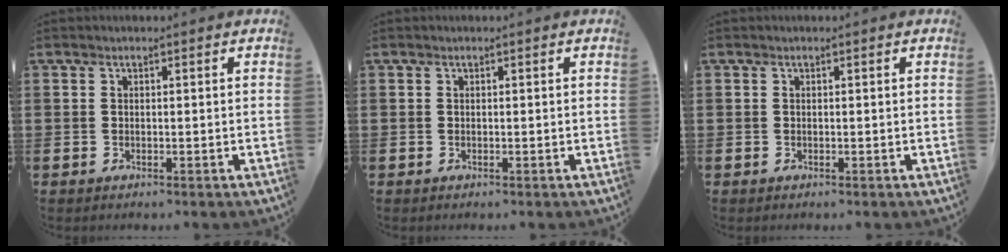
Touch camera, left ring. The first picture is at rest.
{"total": 0.0}
{"total": 0.0}